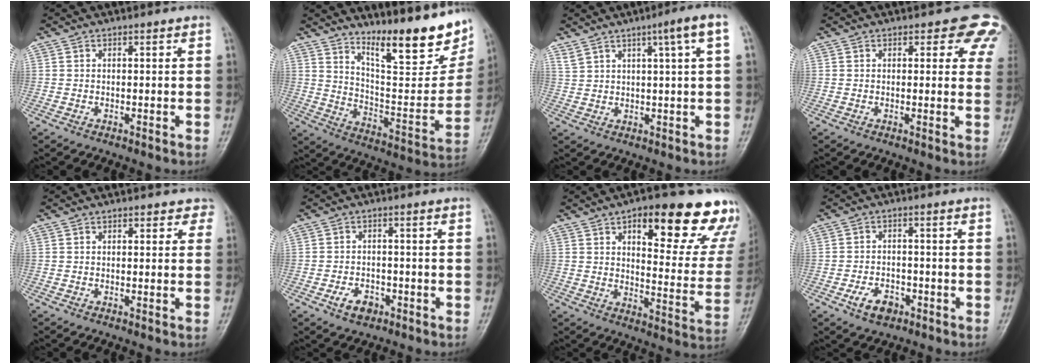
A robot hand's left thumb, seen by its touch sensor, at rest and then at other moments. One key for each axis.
{"total": 21.6, "fx": 14.8, "fy": 5.5, "fz": 14.6, "tx": -0.175, "ty": -0.092, "tz": 0.232}
{"total": 6.6, "fx": 3.3, "fy": 0.0, "fz": 5.7, "tx": -0.094, "ty": -0.005, "tz": 0.059}
{"total": 6.7, "fx": 4.4, "fy": 3.6, "fz": 3.6, "tx": 0.004, "ty": -0.016, "tz": 0.031}
{"total": 2.2, "fx": 1.5, "fy": 1.4, "fz": 0.7, "tx": 0.021, "ty": -0.003, "tz": 0.007}
{"total": 4.1, "fx": -2.2, "fy": 2.7, "fz": 2.2, "tx": -0.027, "ty": 0.015, "tz": -0.034}
{"total": 24.0, "fx": 14.1, "fy": 8.6, "fz": 17.3, "tx": -0.172, "ty": -0.054, "tz": 0.180}
{"total": 5.1, "fx": -2.7, "fy": 3.3, "fz": 2.8, "tx": -0.038, "ty": 0.020, "tz": -0.044}